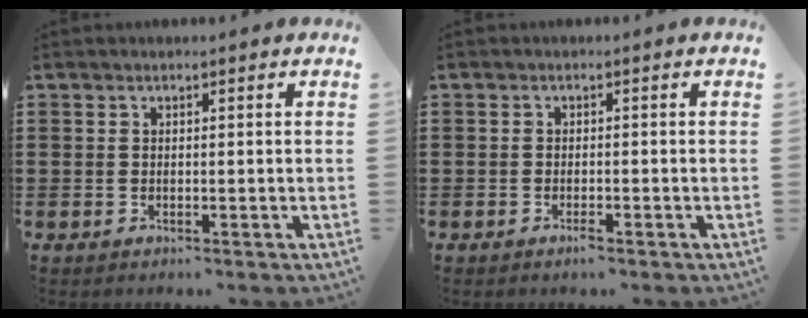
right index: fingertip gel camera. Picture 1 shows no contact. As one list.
[{"total": 1.0, "force": [-0.7, 0.1, 0.7], "torque": [-0.016, -0.006, -0.012]}]